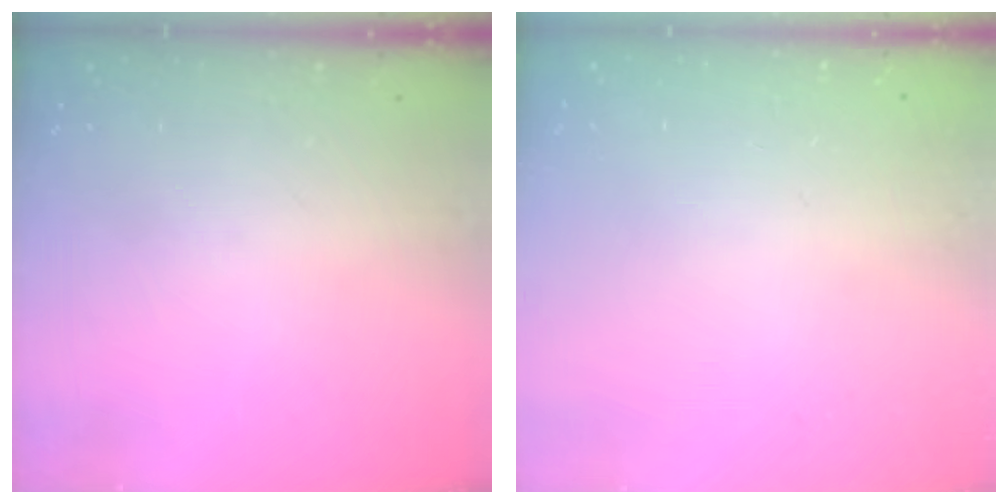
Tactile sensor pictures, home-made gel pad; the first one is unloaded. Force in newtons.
{"total": 0.0}